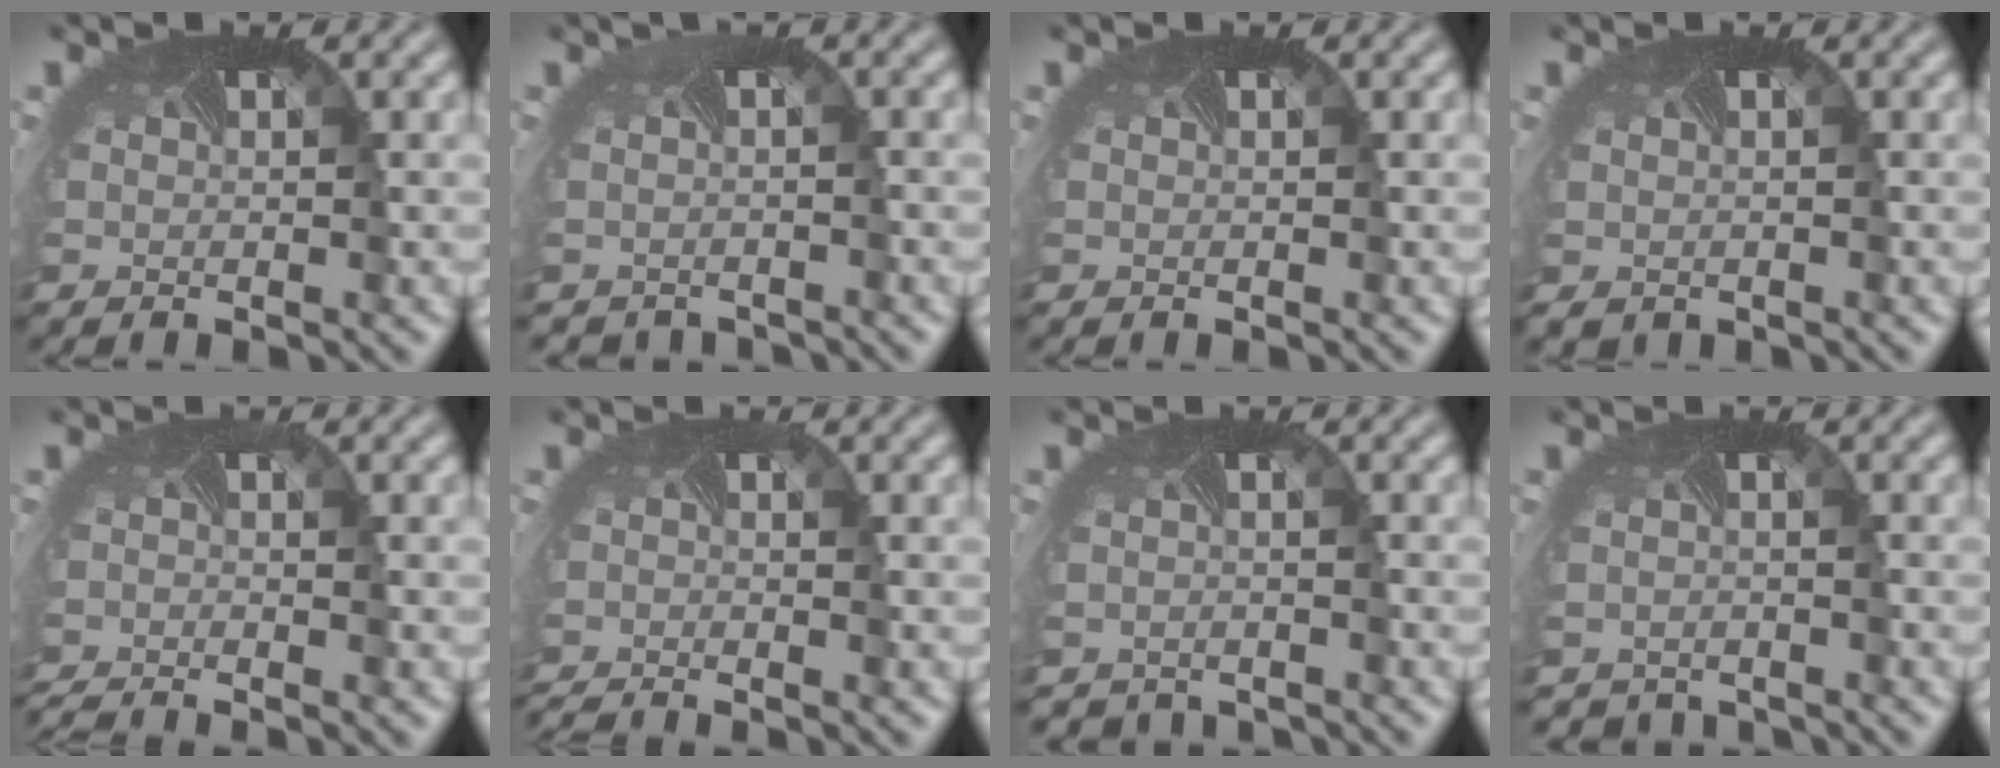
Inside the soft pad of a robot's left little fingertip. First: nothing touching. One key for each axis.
{"total": 1.4, "fx": -1.4, "fy": 0.2, "fz": 0.0, "tx": 0.006, "ty": -0.017, "tz": -0.021}
{"total": 0.0}
{"total": 1.2, "fx": -0.4, "fy": 1.0, "fz": 0.4, "tx": -0.008, "ty": -0.004, "tz": 0.002}
{"total": 3.2, "fx": -3.1, "fy": 0.1, "fz": 0.7, "tx": -0.013, "ty": -0.024, "tz": -0.059}
{"total": 2.7, "fx": -2.7, "fy": -0.1, "fz": 0.5, "tx": -0.008, "ty": -0.021, "tz": -0.050}
{"total": 2.5, "fx": -2.4, "fy": 0.2, "fz": -0.6, "tx": 0.008, "ty": -0.019, "tz": -0.037}
{"total": 2.6, "fx": -2.5, "fy": 0.4, "fz": -0.6, "tx": 0.009, "ty": -0.019, "tz": -0.039}